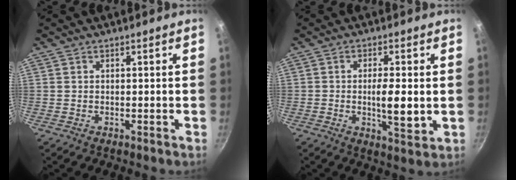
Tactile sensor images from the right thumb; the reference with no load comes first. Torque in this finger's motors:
{"motor_torque": [3.46, 1.55, 1.67, -1.10, 0.57]}